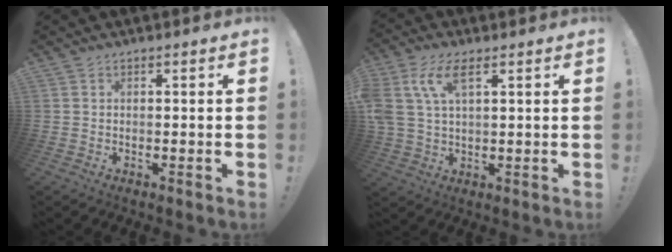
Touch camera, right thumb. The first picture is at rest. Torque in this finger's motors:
{"motor_torque": [1.74, 1.75, 1.57, 0.53, 0.54]}